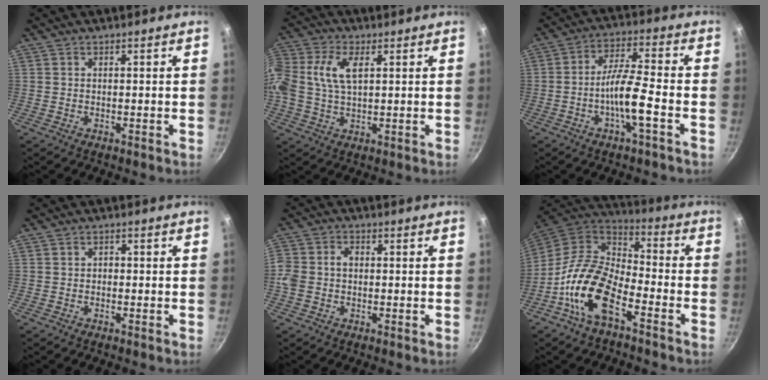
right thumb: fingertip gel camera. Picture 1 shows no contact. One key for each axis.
{"total": 11.6, "fx": 2.6, "fy": 7.0, "fz": 9.0, "tx": -0.190, "ty": 0.022, "tz": 0.040}
{"total": 9.1, "fx": -3.1, "fy": 1.4, "fz": 8.4, "tx": -0.157, "ty": 0.032, "tz": -0.062}
{"total": 1.1, "fx": -0.2, "fy": 0.9, "fz": 0.5, "tx": -0.006, "ty": 0.005, "tz": -0.004}
{"total": 5.7, "fx": -0.5, "fy": 4.5, "fz": 3.4, "tx": -0.063, "ty": 0.018, "tz": -0.021}
{"total": 15.8, "fx": -7.1, "fy": 7.7, "fz": 11.8, "tx": -0.214, "ty": 0.054, "tz": -0.155}